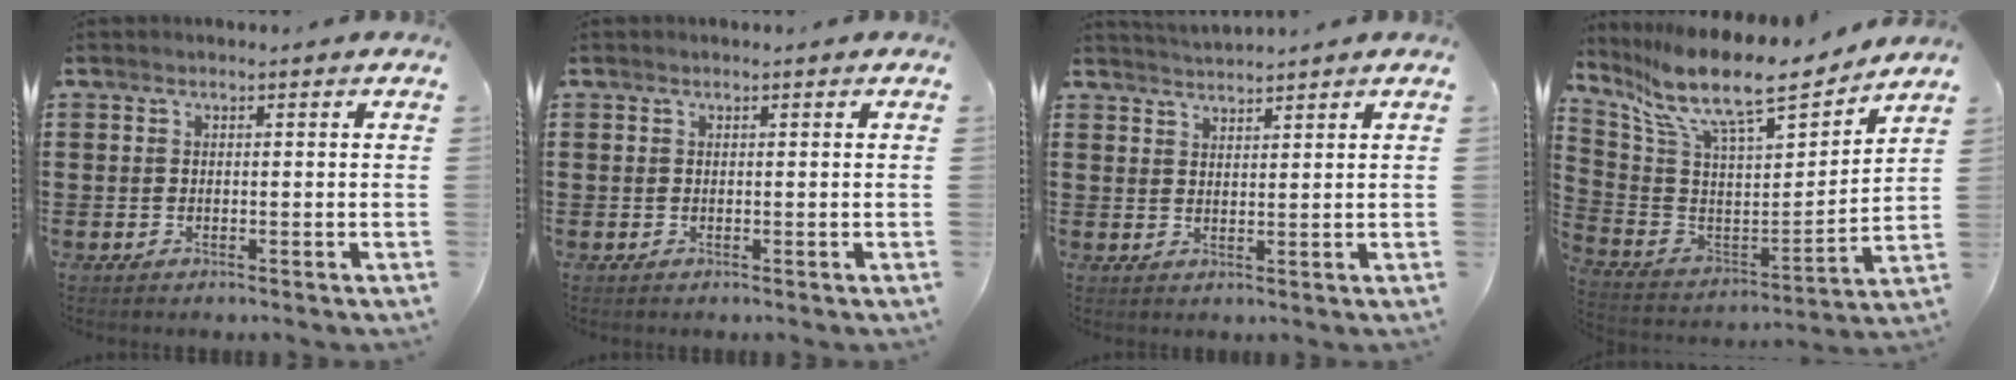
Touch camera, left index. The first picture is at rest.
{"total": 0.0}
{"total": 2.3, "force": [2.2, -0.3, -0.1], "torque": [-0.004, -0.005, 0.043]}
{"total": 12.7, "force": [10.1, 2.6, 7.2], "torque": [-0.172, -0.067, 0.172]}